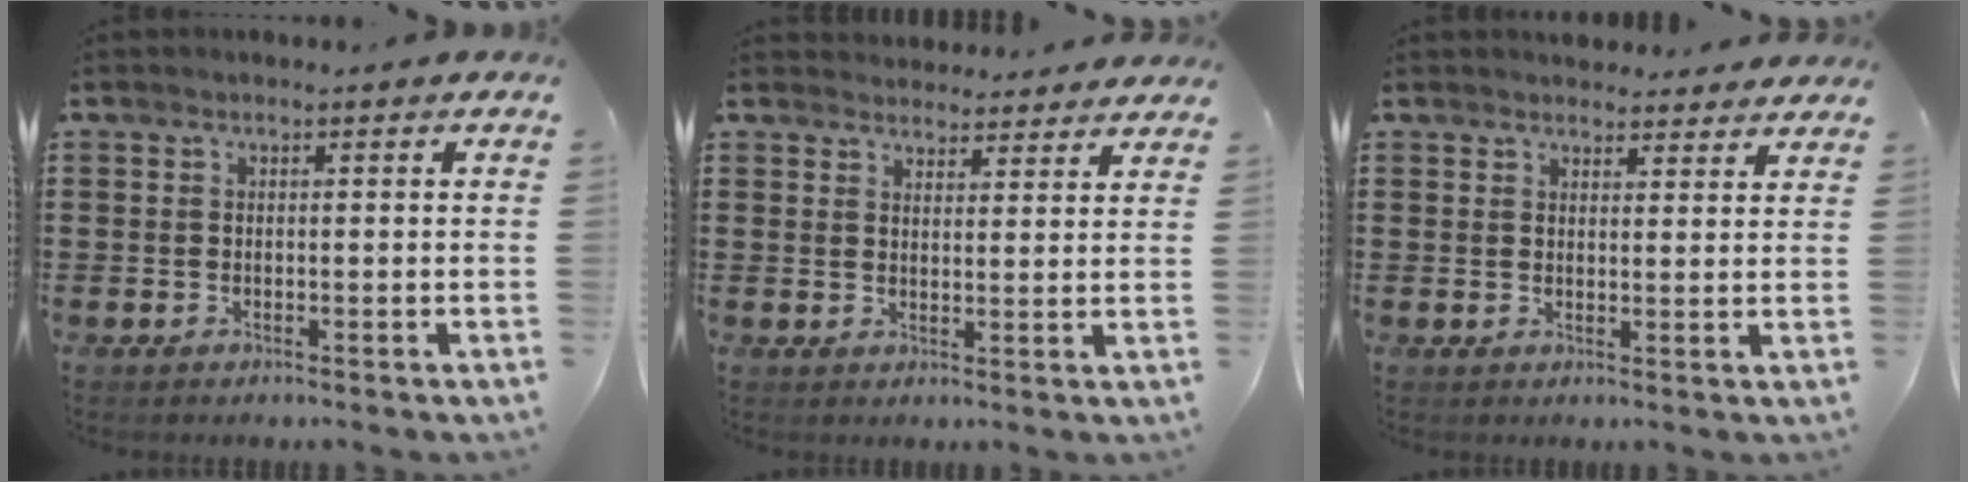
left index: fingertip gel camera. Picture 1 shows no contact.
{"total": 3.3, "force": [3.2, 0.5, -0.2], "torque": [0.001, -0.015, 0.059]}
{"total": 2.9, "force": [2.9, 0.6, 0.2], "torque": [-0.003, -0.010, 0.053]}